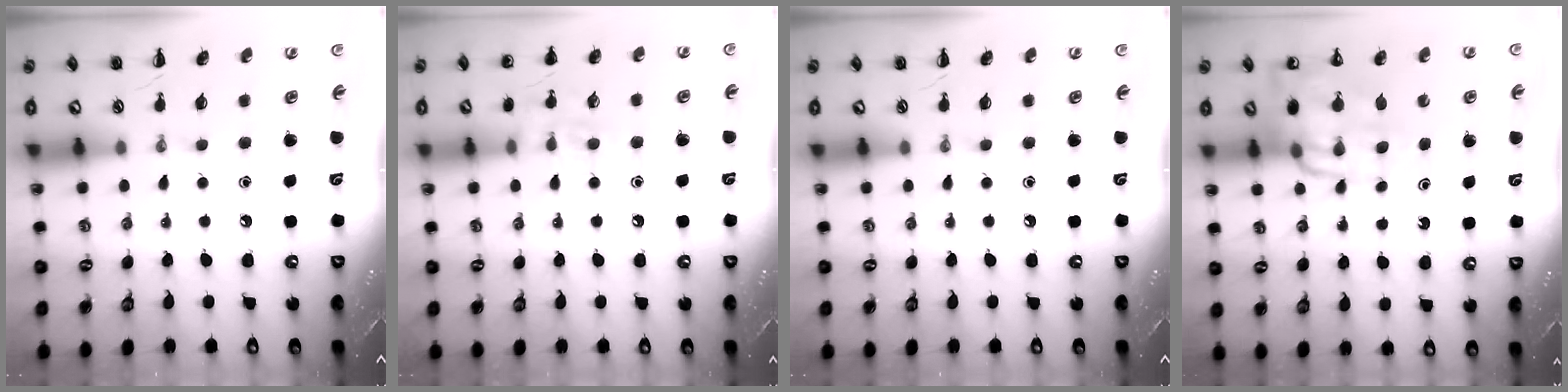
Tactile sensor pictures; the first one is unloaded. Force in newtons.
{"total": 8.5, "press": 8.4, "slide": 1.6}
{"total": 0.0}
{"total": 13.6, "press": 13.3, "slide": 3.0}